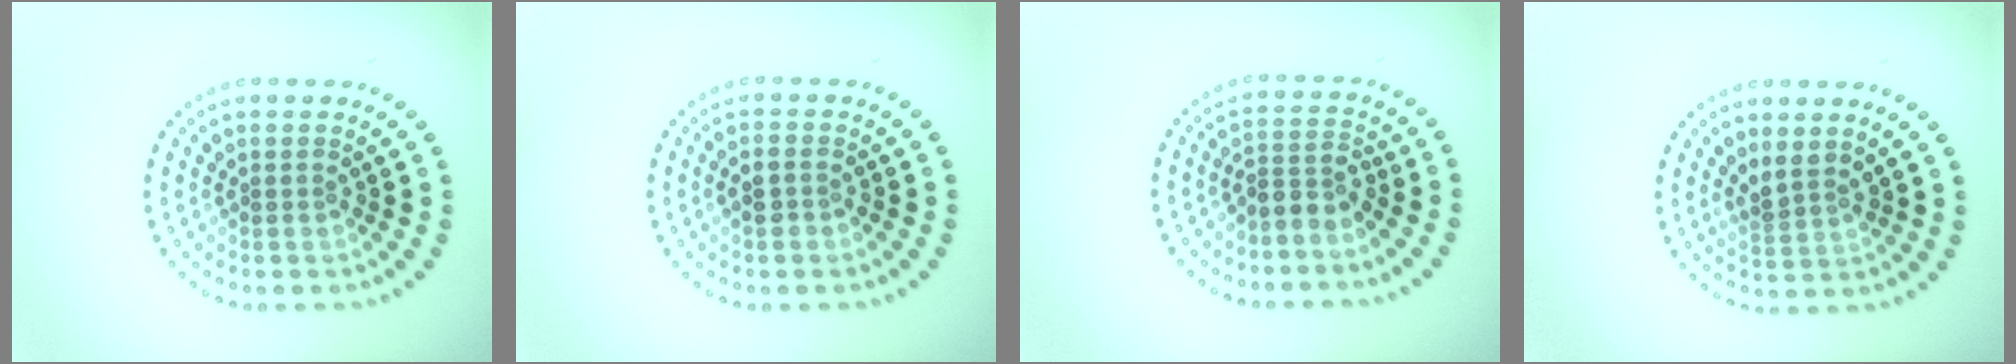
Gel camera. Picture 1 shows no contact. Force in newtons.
{"total": 1.6, "press": 1.5, "slide": 0.5}
{"total": 2.4, "press": 1.8, "slide": 1.6}
{"total": 2.0, "press": 1.4, "slide": 1.4}